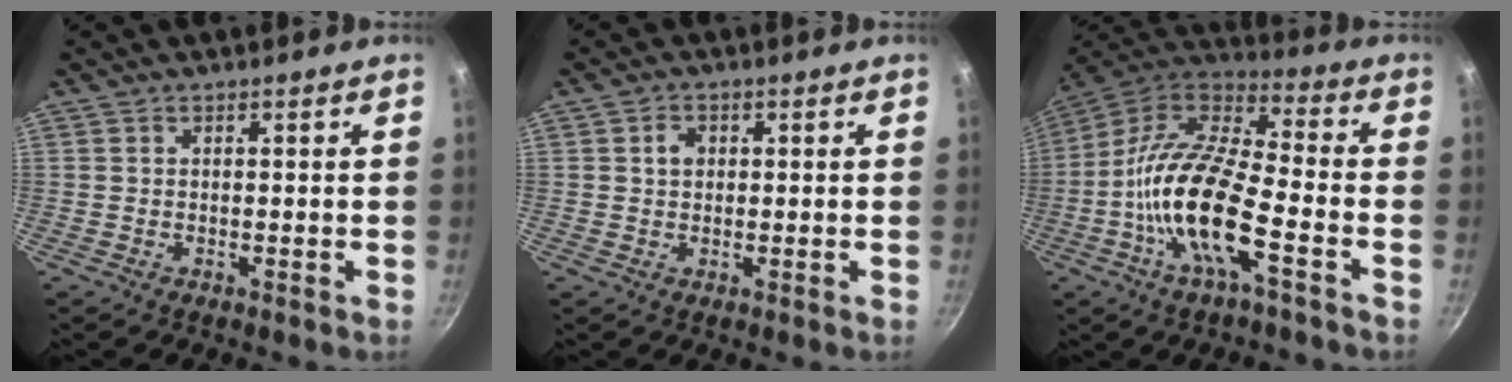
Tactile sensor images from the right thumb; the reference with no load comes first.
{"total": 2.4, "force": [0.6, 1.9, 1.4], "torque": [-0.016, 0.002, 0.010]}
{"total": 18.8, "force": [-5.7, 6.3, 16.8], "torque": [-0.331, 0.041, -0.109]}